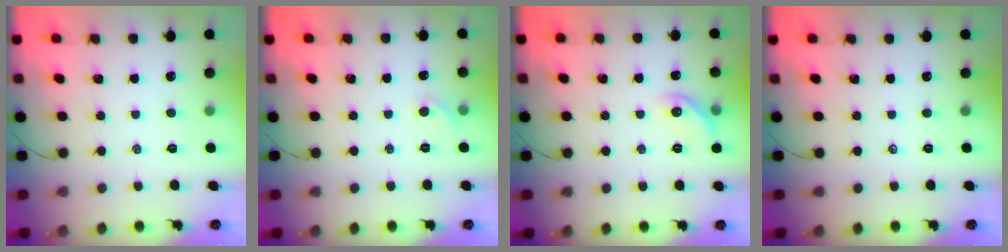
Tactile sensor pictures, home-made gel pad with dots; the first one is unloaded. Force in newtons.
{"total": 3.8, "press": 3.5, "slide": 1.3}
{"total": 7.8, "press": 7.8, "slide": 0.5}
{"total": 0.0}